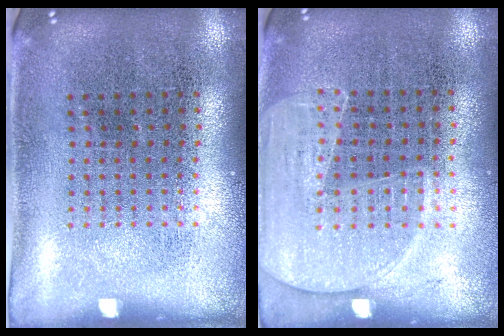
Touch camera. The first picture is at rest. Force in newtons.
{"total": 1.6, "press": 1.4, "slide": 0.8}